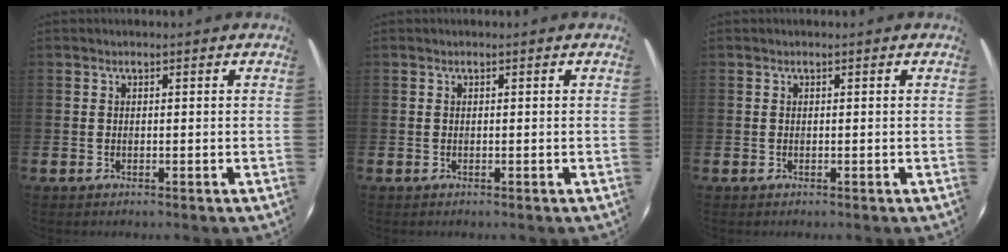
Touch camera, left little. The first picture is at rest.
{"total": 0.0}
{"total": 0.0}